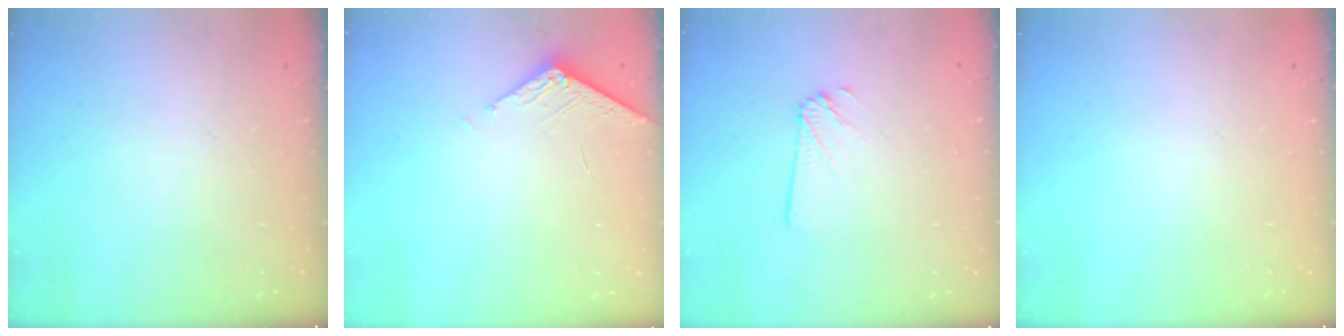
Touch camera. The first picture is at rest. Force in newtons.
{"total": 3.3, "press": 3.3, "slide": 0.5}
{"total": 1.8, "press": 1.8, "slide": 0.0}
{"total": 0.0}